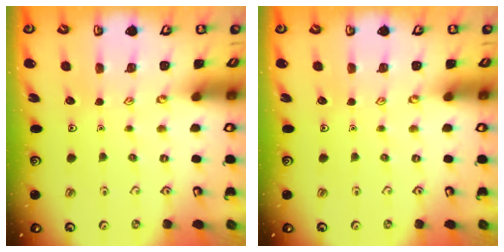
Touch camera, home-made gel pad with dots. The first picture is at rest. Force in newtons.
{"total": 0.0}